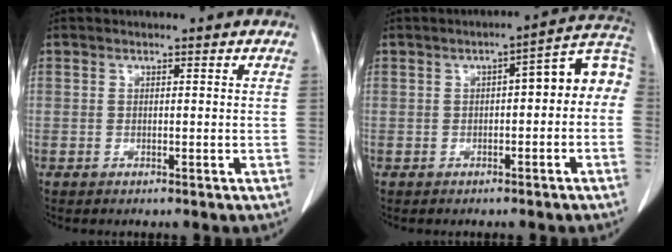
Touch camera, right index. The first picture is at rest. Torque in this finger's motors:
{"motor_torque": [0.69, 0.02, 0.14, 0.04]}